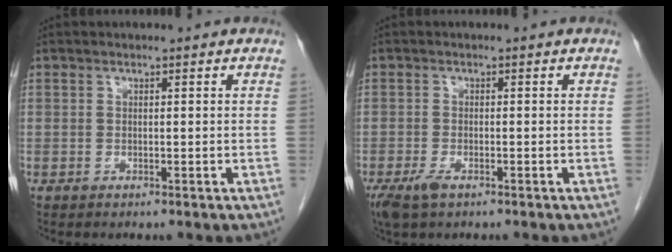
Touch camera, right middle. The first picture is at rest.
{"total": 3.2, "force": [-1.9, 1.2, 2.3], "torque": [-0.054, -0.006, -0.031]}